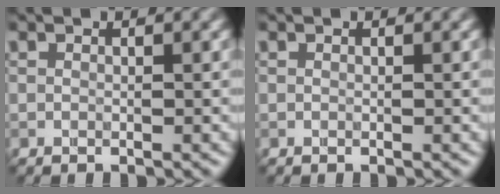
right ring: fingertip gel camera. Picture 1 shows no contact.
{"total": 0.0}